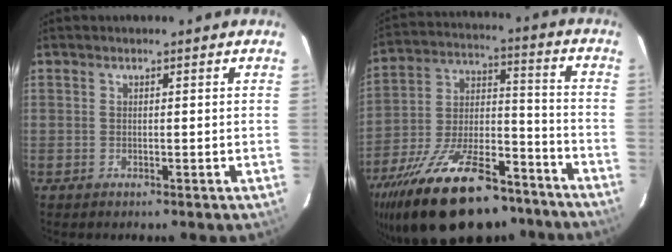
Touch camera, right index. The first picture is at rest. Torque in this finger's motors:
{"motor_torque": [1.09, -1.05, 1.05, 0.21]}